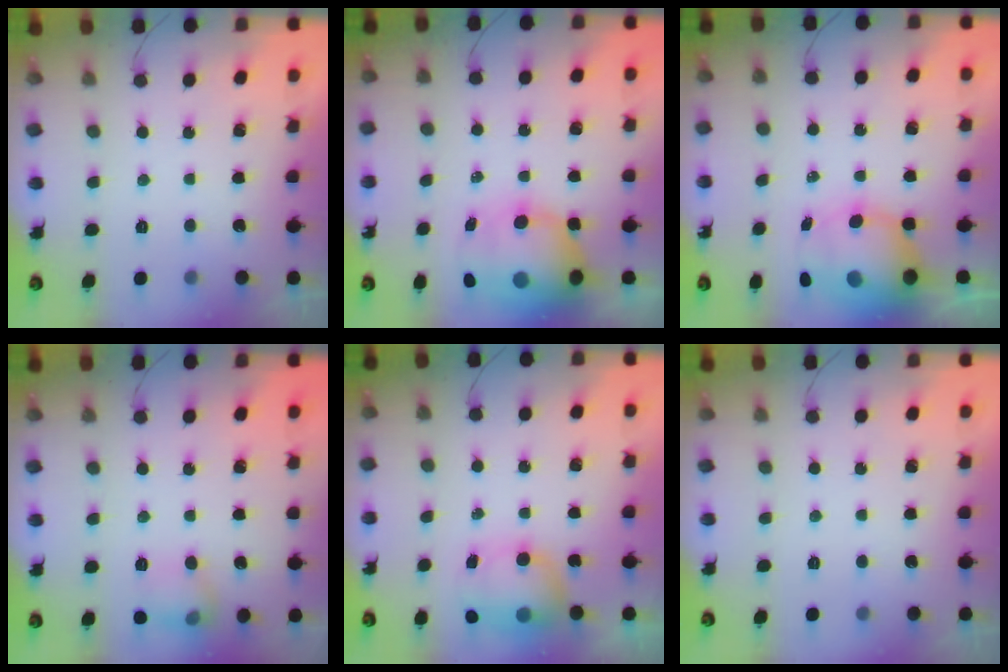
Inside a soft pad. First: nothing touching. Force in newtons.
{"total": 15.8, "press": 15.4, "slide": 3.6}
{"total": 11.4, "press": 11.0, "slide": 3.0}
{"total": 8.2, "press": 8.1, "slide": 0.6}
{"total": 8.4, "press": 8.1, "slide": 2.3}
{"total": 0.0}